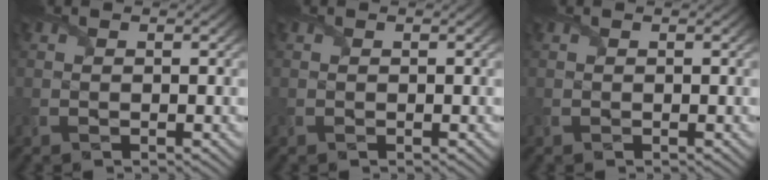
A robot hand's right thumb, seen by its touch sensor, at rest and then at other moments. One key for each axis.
{"total": 0.0}
{"total": 0.0}